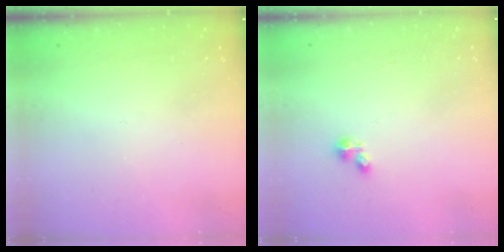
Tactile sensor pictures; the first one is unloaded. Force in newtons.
{"total": 1.9, "press": 1.9, "slide": 0.2}